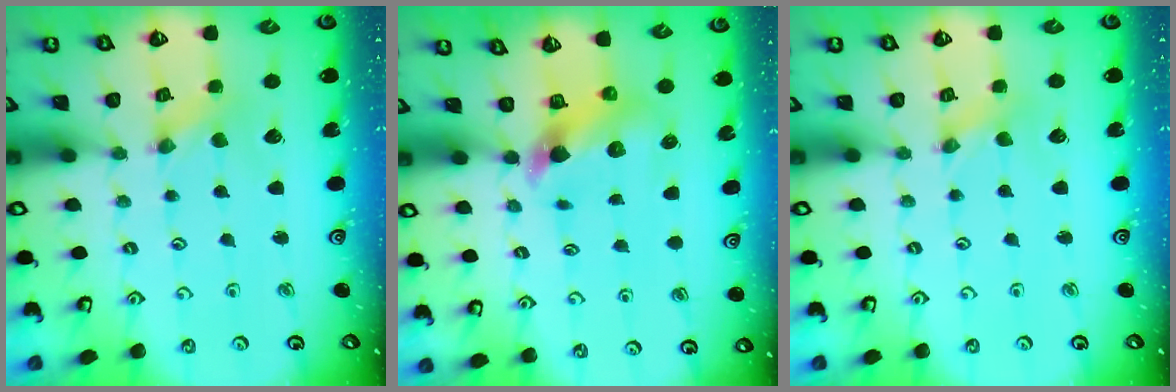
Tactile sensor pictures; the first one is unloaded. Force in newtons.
{"total": 6.6, "press": 6.6, "slide": 0.2}
{"total": 0.0}